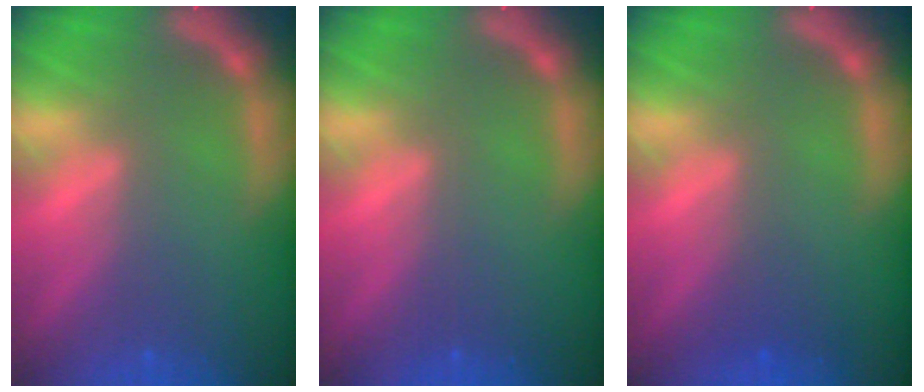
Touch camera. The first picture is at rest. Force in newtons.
{"total": 0.0}
{"total": 1.0}